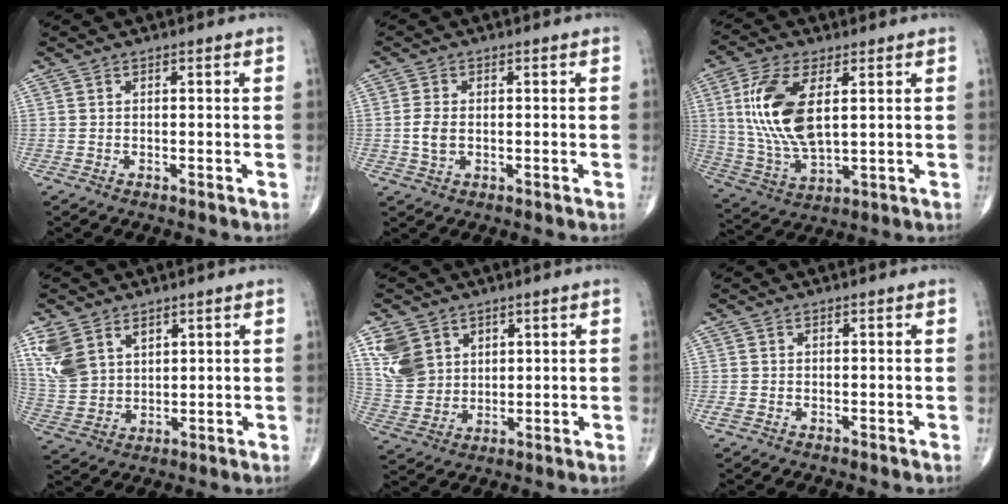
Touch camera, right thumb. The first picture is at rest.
{"total": 3.5, "force": [-0.2, 2.2, 2.7], "torque": [-0.055, 0.002, -0.004]}
{"total": 15.1, "force": [3.3, 7.0, 13.0], "torque": [-0.274, -0.012, 0.074]}
{"total": 9.5, "force": [4.9, 6.4, 5.1], "torque": [-0.096, -0.011, 0.115]}
{"total": 9.2, "force": [4.2, 7.0, 4.1], "torque": [-0.067, -0.015, 0.098]}
{"total": 1.1, "force": [-0.4, 0.8, 0.6], "torque": [-0.016, -0.002, -0.008]}